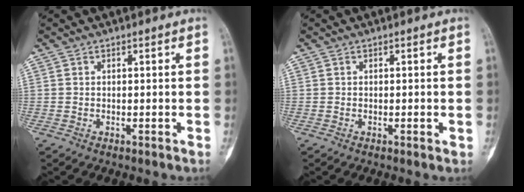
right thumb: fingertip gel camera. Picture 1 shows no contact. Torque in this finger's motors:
{"motor_torque": [-0.16, -0.11, -0.09, -0.02, -0.09]}